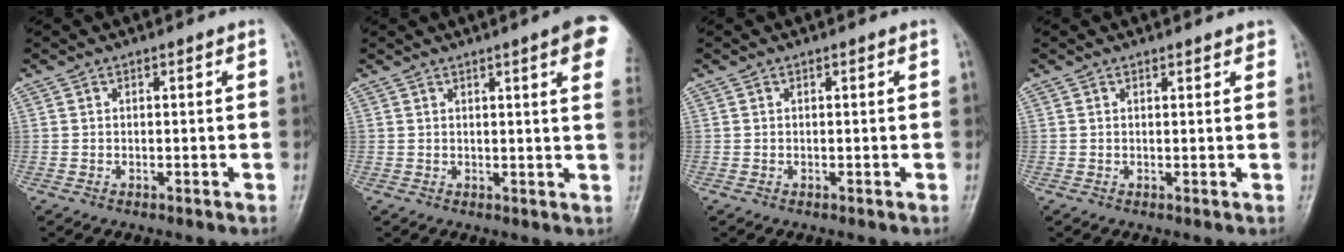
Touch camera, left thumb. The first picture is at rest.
{"total": 9.4, "force": [4.6, 1.3, 8.1], "torque": [-0.083, -0.006, 0.047]}
{"total": 0.0}
{"total": 1.4, "force": [1.2, 0.5, 0.5], "torque": [0.000, -0.004, 0.013]}